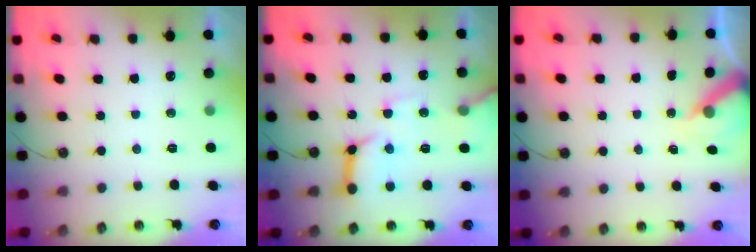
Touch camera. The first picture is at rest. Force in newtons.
{"total": 13.9, "press": 13.8, "slide": 1.7}
{"total": 6.6, "press": 6.6, "slide": 0.1}